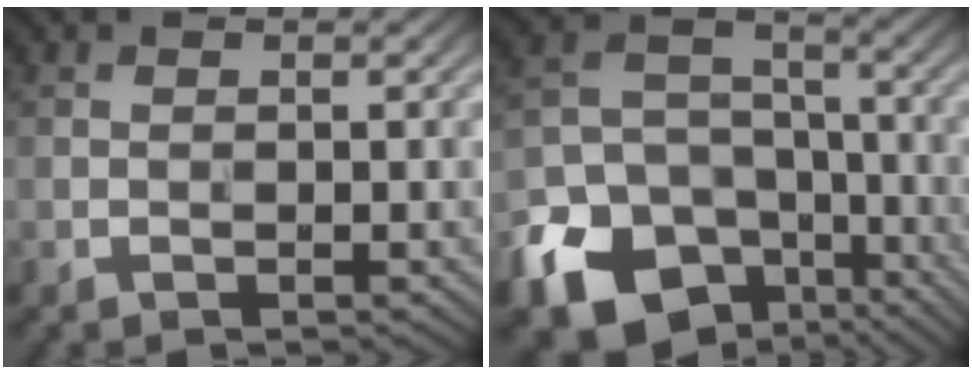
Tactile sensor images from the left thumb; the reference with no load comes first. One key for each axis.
{"total": 15.5, "fx": -8.8, "fy": 10.7, "fz": 6.9, "tx": -0.181, "ty": -0.040, "tz": -0.149}